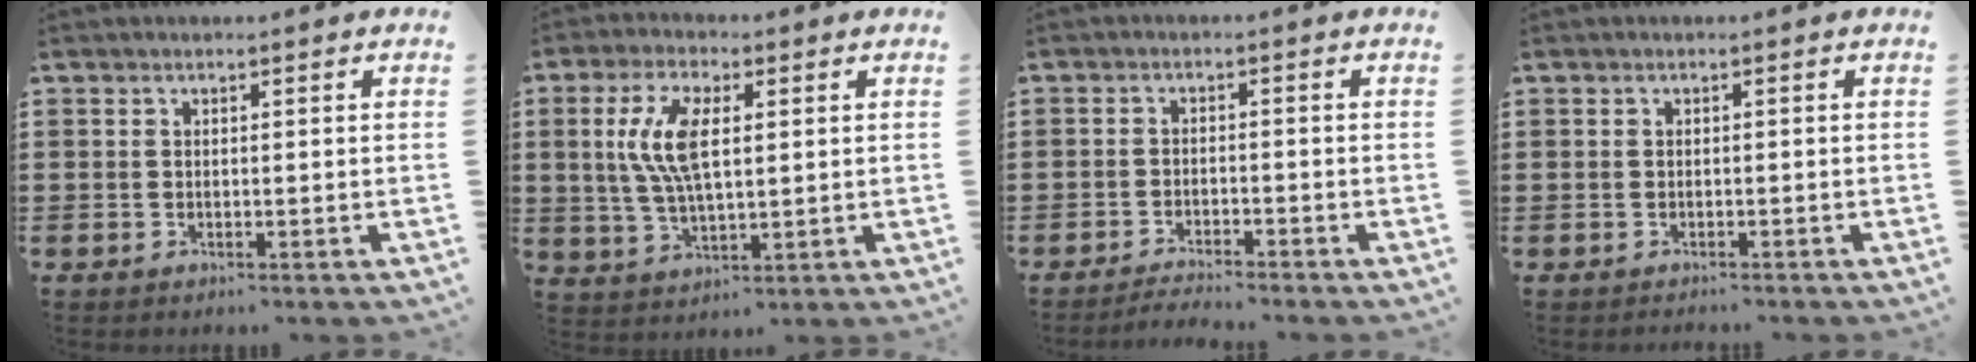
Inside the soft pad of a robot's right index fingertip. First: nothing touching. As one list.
[{"total": 9.0, "force": [1.6, 3.9, 7.9], "torque": [-0.178, 0.004, 0.023]}, {"total": 1.6, "force": [-1.6, 0.1, 0.0], "torque": [-0.005, 0.003, -0.032]}, {"total": 0.6, "force": [-0.6, 0.2, -0.1], "torque": [0.001, 0.002, -0.013]}]